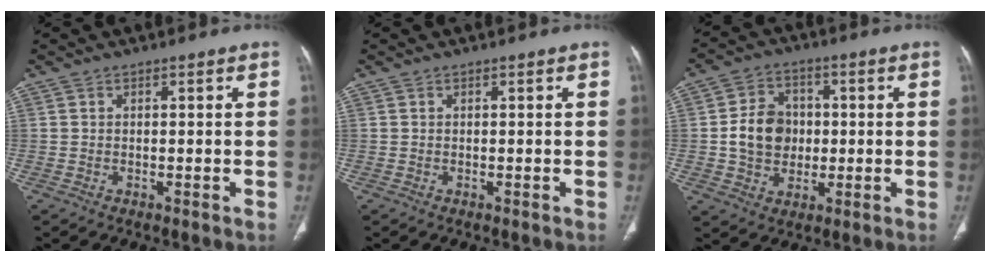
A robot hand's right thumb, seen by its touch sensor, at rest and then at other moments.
{"total": 0.0}
{"total": 10.0, "force": [-0.1, 8.3, 5.6], "torque": [-0.071, 0.011, -0.002]}